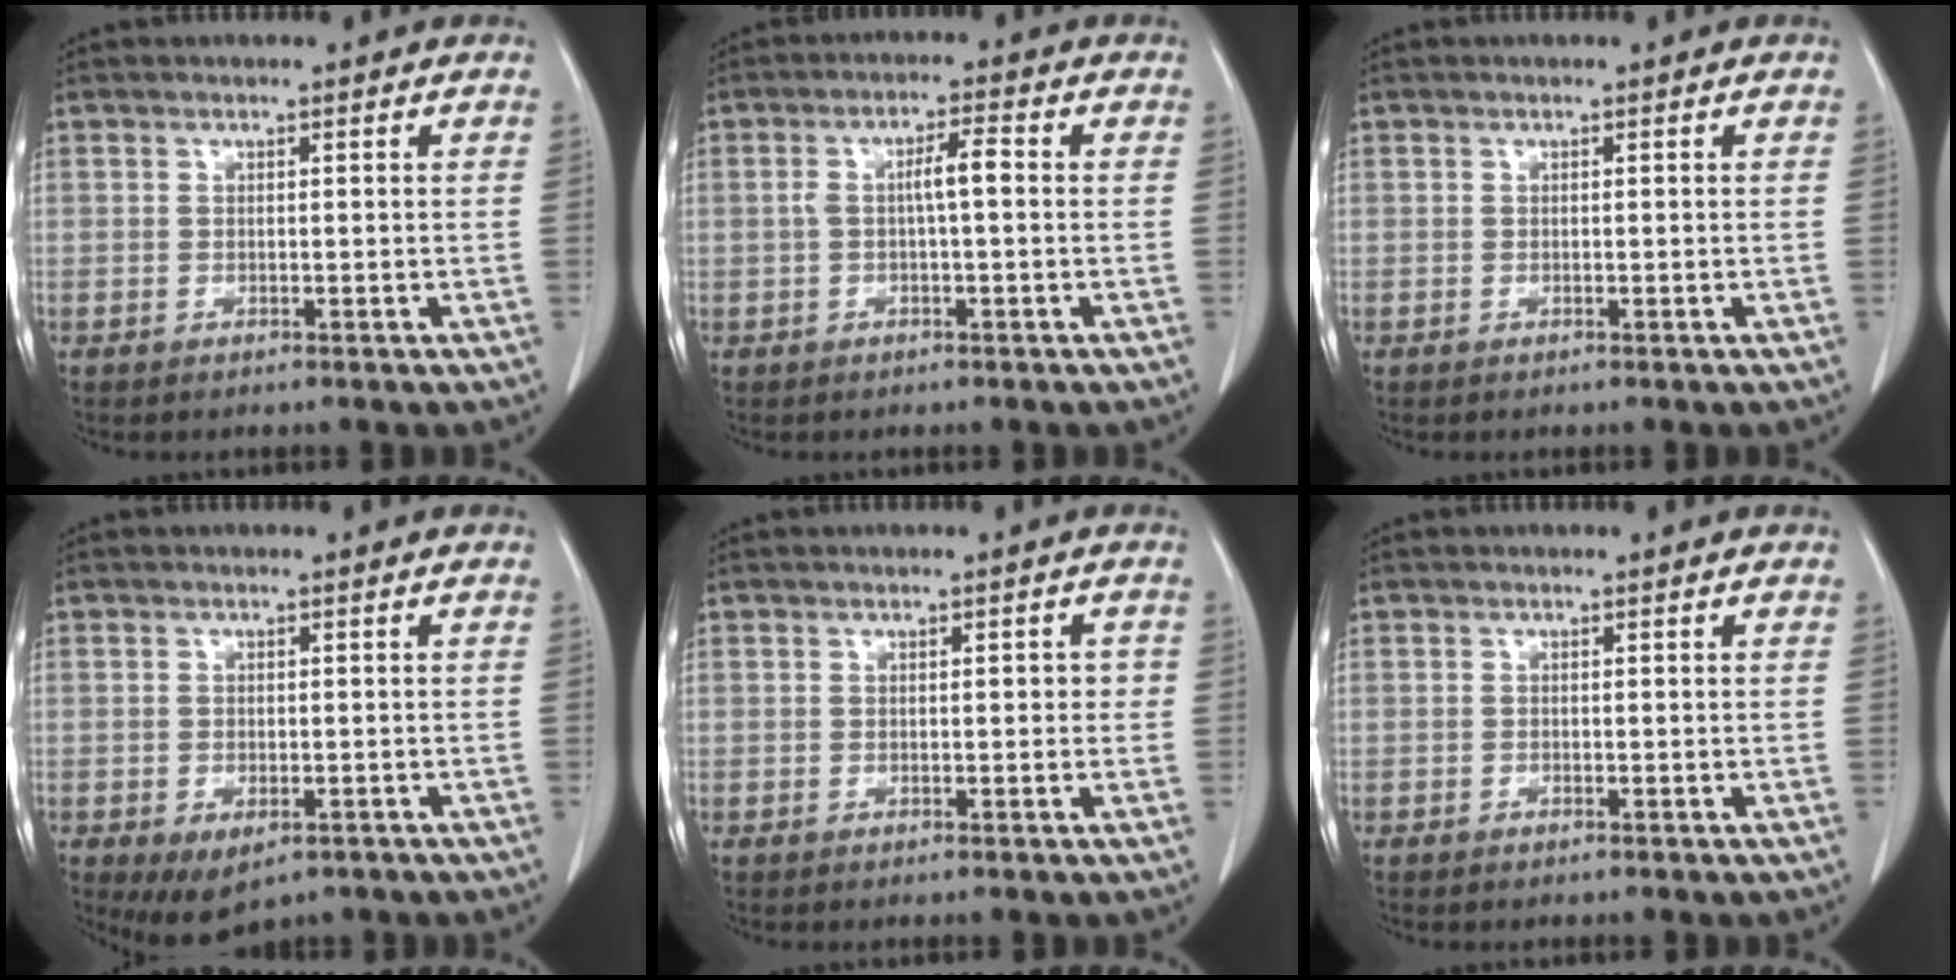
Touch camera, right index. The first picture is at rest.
{"total": 4.0, "force": [0.0, 0.7, 3.9], "torque": [-0.072, 0.014, 0.001]}
{"total": 0.0}
{"total": 5.4, "force": [-3.0, 2.9, 3.5], "torque": [-0.053, -0.007, -0.034]}
{"total": 1.4, "force": [-0.1, 0.7, 1.2], "torque": [-0.012, 0.004, -0.001]}
{"total": 0.0}